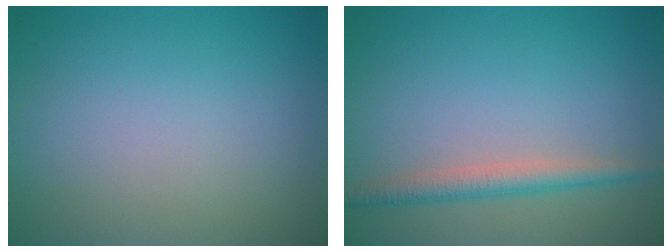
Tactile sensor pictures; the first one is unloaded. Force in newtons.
{"total": 2.4, "press": 2.4, "slide": 0.1}